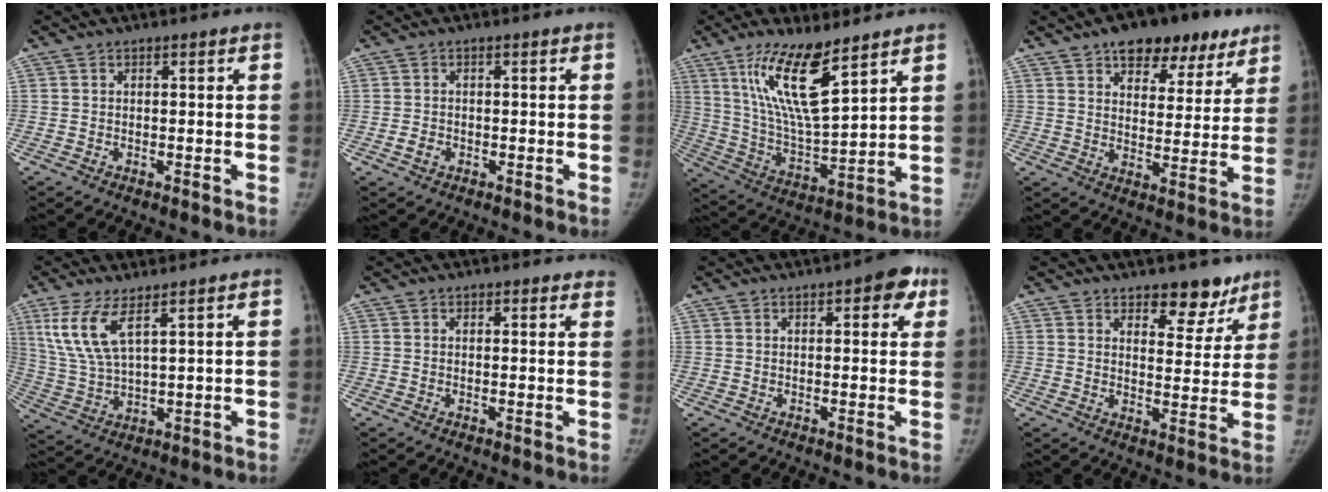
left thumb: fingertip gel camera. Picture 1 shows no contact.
{"total": 1.9, "force": [-0.8, 1.5, 0.9], "torque": [-0.012, 0.005, -0.013]}
{"total": 15.0, "force": [8.9, 3.7, 11.6], "torque": [-0.205, -0.056, 0.182]}
{"total": 15.3, "force": [9.9, 8.1, 8.3], "torque": [-0.050, -0.030, 0.139]}
{"total": 9.3, "force": [4.9, 2.8, 7.4], "torque": [-0.166, -0.024, 0.110]}
{"total": 3.2, "force": [2.7, 1.4, 0.9], "torque": [0.024, -0.006, 0.018]}
{"total": 6.1, "force": [2.9, 2.5, 4.7], "torque": [-0.031, -0.004, 0.026]}
{"total": 8.4, "force": [6.3, 4.3, 3.5], "torque": [0.000, -0.040, 0.089]}